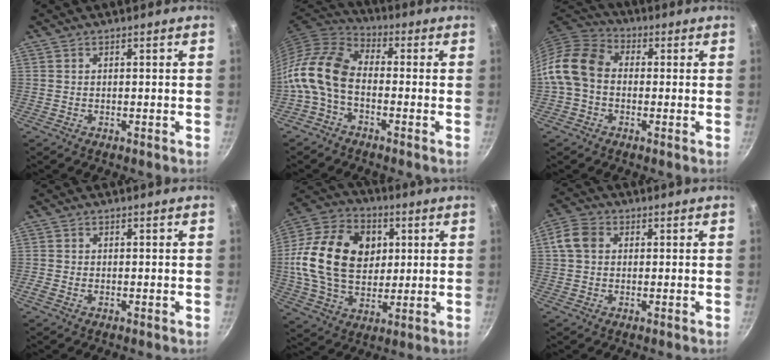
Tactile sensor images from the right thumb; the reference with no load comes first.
{"total": 11.8, "force": [-2.9, 7.2, 8.9], "torque": [-0.173, 0.040, -0.079]}
{"total": 10.5, "force": [-0.6, 8.1, 6.6], "torque": [-0.108, 0.028, -0.034]}
{"total": 1.2, "force": [-0.3, 0.8, 0.9], "torque": [-0.017, 0.000, -0.007]}
{"total": 22.2, "force": [3.2, 16.2, 14.8], "torque": [-0.247, 0.014, 0.051]}
{"total": 5.7, "force": [1.1, 4.5, 3.3], "torque": [-0.052, 0.007, 0.009]}